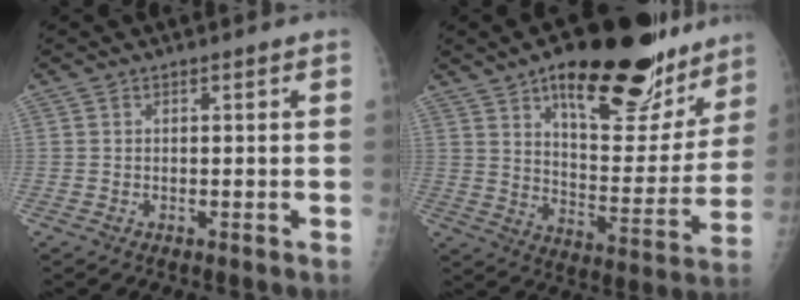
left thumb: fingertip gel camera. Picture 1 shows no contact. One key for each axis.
{"total": 26.7, "fx": 17.3, "fy": 10.8, "fz": 17.1, "tx": -0.190, "ty": -0.067, "tz": 0.255}